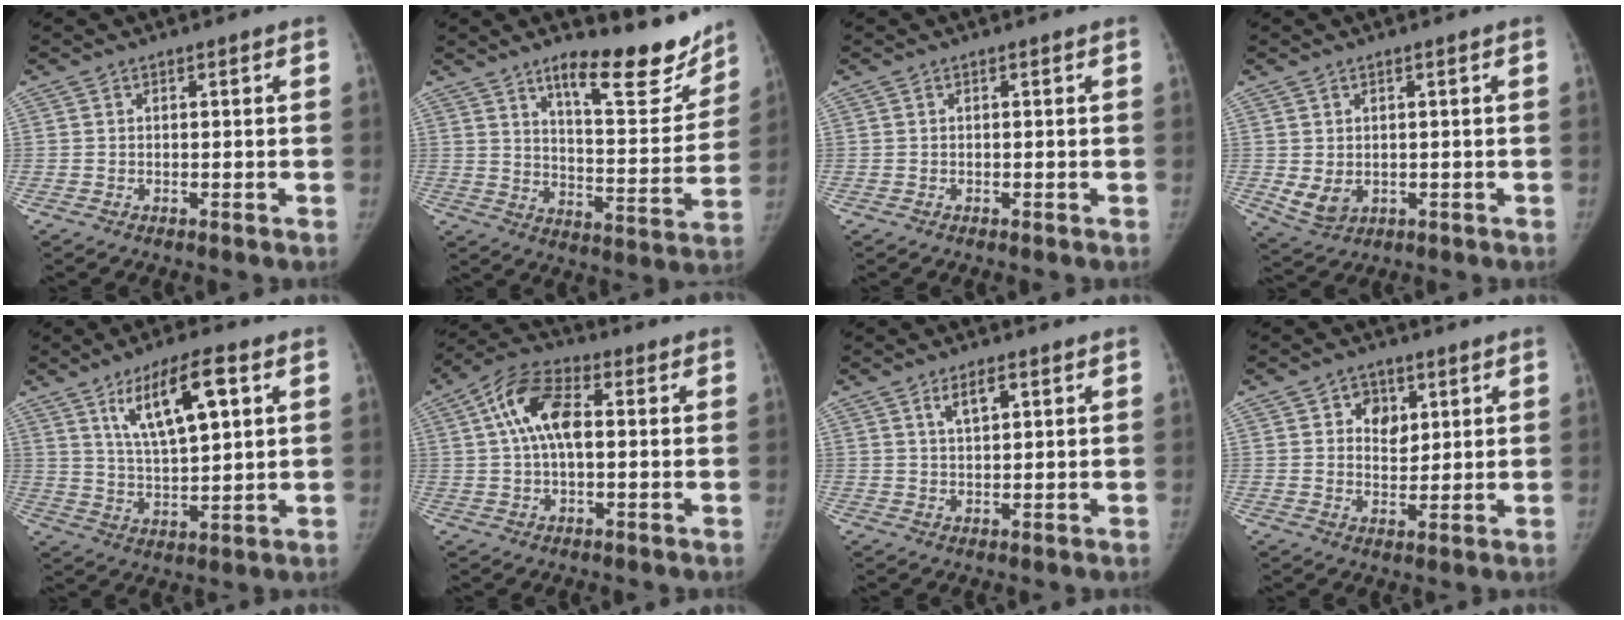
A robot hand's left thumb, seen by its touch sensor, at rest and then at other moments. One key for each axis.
{"total": 18.3, "fx": 13.4, "fy": 5.7, "fz": 11.0, "tx": -0.097, "ty": -0.101, "tz": 0.198}
{"total": 0.0}
{"total": 4.7, "fx": -0.2, "fy": 3.4, "fz": 3.3, "tx": -0.054, "ty": -0.012, "tz": 0.012}
{"total": 12.6, "fx": 5.6, "fy": 3.9, "fz": 10.6, "tx": -0.170, "ty": -0.019, "tz": 0.104}
{"total": 10.9, "fx": 2.0, "fy": 5.5, "fz": 9.2, "tx": -0.174, "ty": 0.024, "tz": 0.029}
{"total": 3.9, "fx": 2.0, "fy": 1.6, "fz": 3.0, "tx": -0.048, "ty": -0.006, "tz": 0.038}
{"total": 5.8, "fx": 2.4, "fy": 4.4, "fz": 3.0, "tx": -0.017, "ty": -0.011, "tz": 0.037}